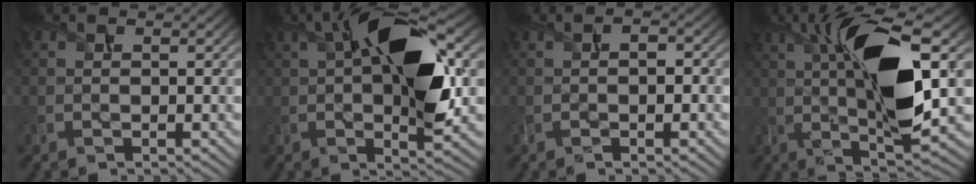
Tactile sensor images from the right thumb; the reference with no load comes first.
{"total": 14.2, "force": [2.7, 5.6, 12.8], "torque": [-0.208, 0.007, 0.036]}
{"total": 2.1, "force": [-0.7, 1.0, 1.7], "torque": [-0.033, 0.001, -0.014]}
{"total": 14.7, "force": [3.0, 4.2, 13.8], "torque": [-0.244, 0.009, 0.047]}